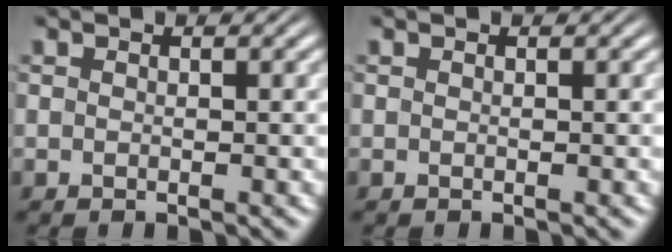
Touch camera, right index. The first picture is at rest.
{"total": 0.0}